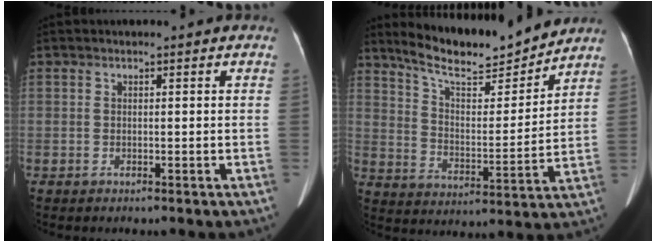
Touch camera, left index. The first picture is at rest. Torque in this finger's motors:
{"motor_torque": [0.18, -0.59, 0.04, 0.05]}